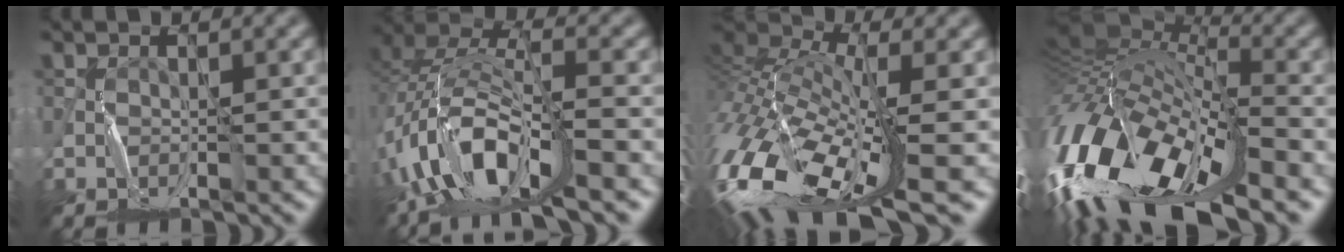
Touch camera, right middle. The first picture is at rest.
{"total": 12.1, "force": [-6.1, 4.9, 9.3], "torque": [-0.193, 0.004, -0.111]}
{"total": 15.2, "force": [-5.4, 7.0, 12.3], "torque": [-0.302, -0.001, -0.097]}
{"total": 16.1, "force": [-5.9, 7.8, 12.8], "torque": [-0.283, 0.004, -0.110]}